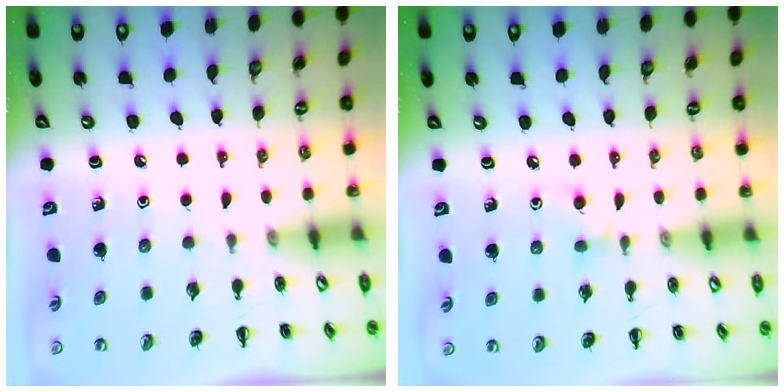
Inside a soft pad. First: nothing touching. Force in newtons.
{"total": 5.1, "press": 4.9, "slide": 1.4}